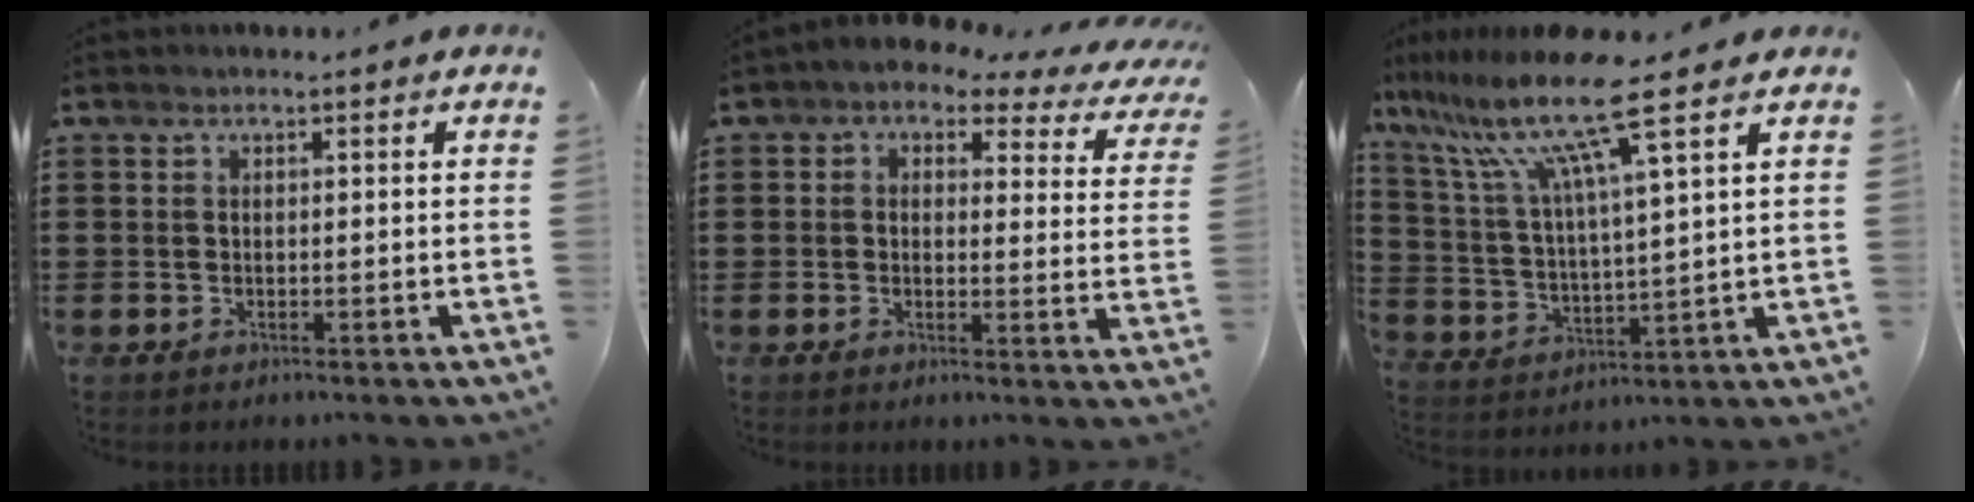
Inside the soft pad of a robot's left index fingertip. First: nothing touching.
{"total": 2.3, "force": [1.5, 1.2, 1.3], "torque": [-0.037, -0.013, 0.018]}
{"total": 12.2, "force": [8.7, 0.2, 8.6], "torque": [-0.198, -0.046, 0.139]}